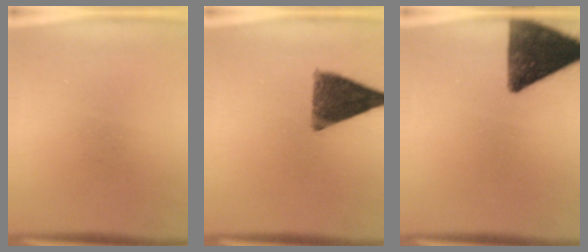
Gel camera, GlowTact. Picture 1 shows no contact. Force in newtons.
{"total": 10.5}
{"total": 12.8}